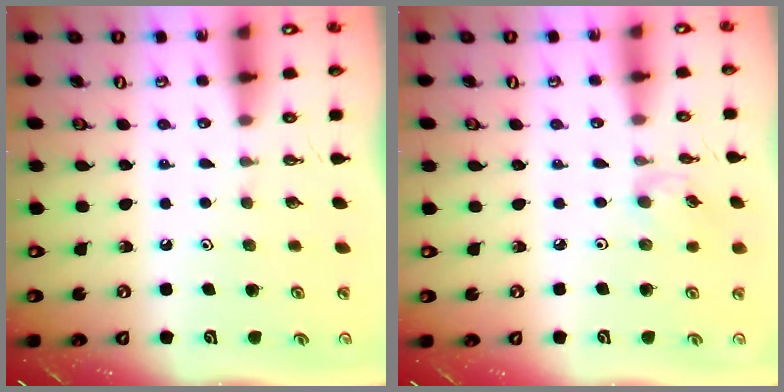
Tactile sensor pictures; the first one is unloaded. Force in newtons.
{"total": 2.5, "press": 2.5, "slide": 0.3}